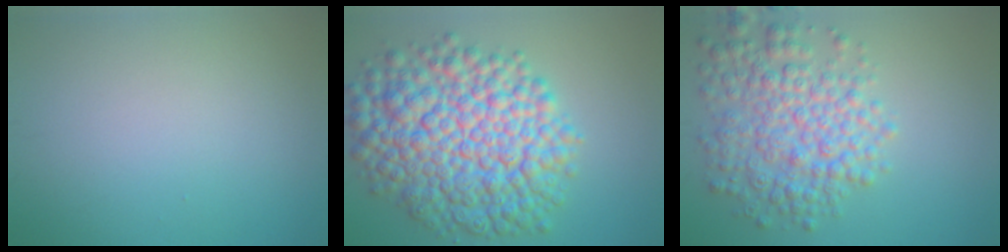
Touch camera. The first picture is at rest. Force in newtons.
{"total": 12.3, "press": 12.3, "slide": 0.3}
{"total": 6.6, "press": 6.6, "slide": 0.2}